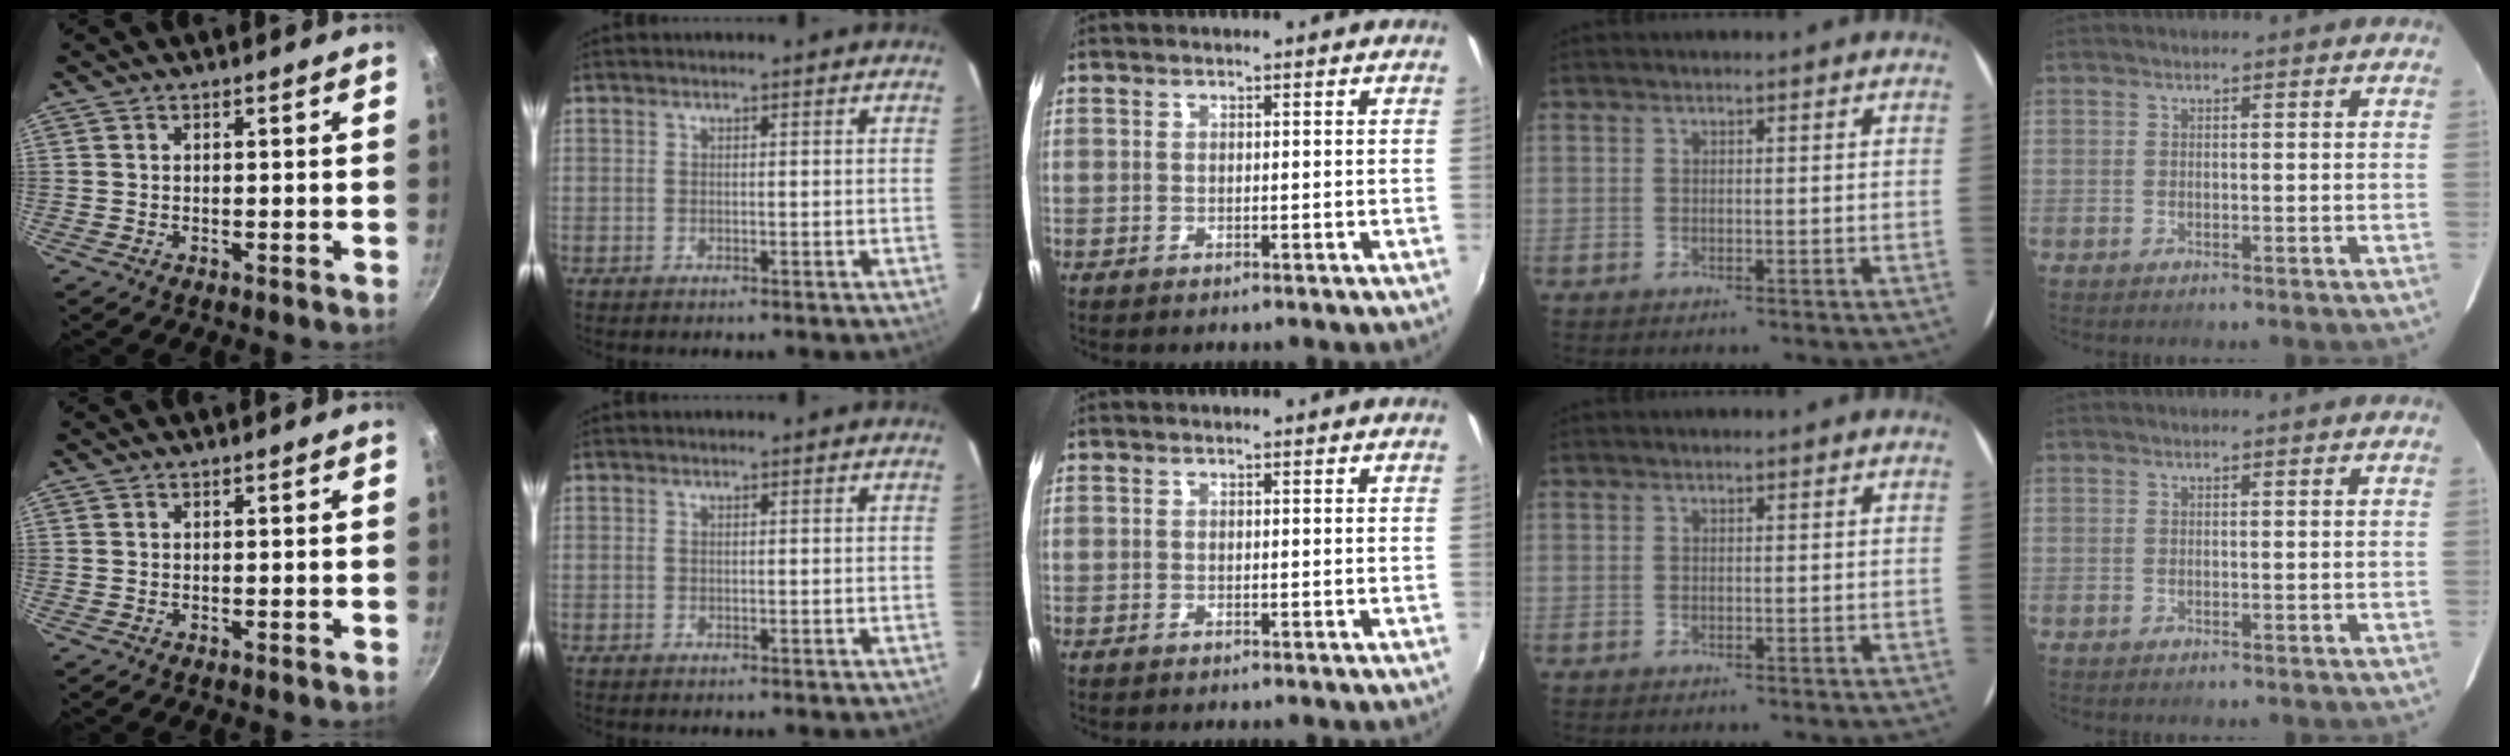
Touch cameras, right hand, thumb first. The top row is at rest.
{}